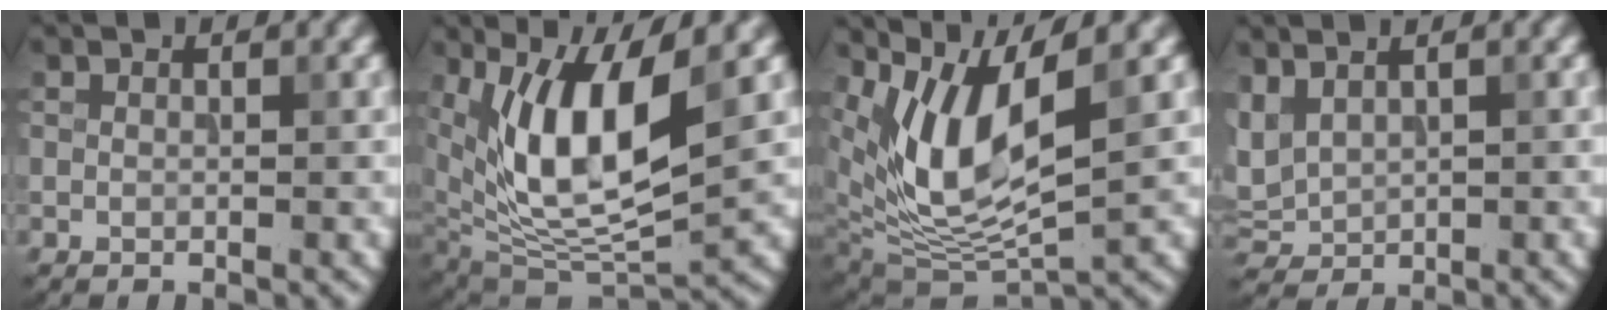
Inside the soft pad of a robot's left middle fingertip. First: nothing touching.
{"total": 10.5, "force": [3.3, 3.8, 9.2], "torque": [-0.169, -0.010, 0.062]}
{"total": 9.0, "force": [3.4, 3.6, 7.6], "torque": [-0.151, -0.013, 0.065]}
{"total": 2.7, "force": [1.2, 1.8, 1.5], "torque": [-0.037, 0.008, 0.031]}